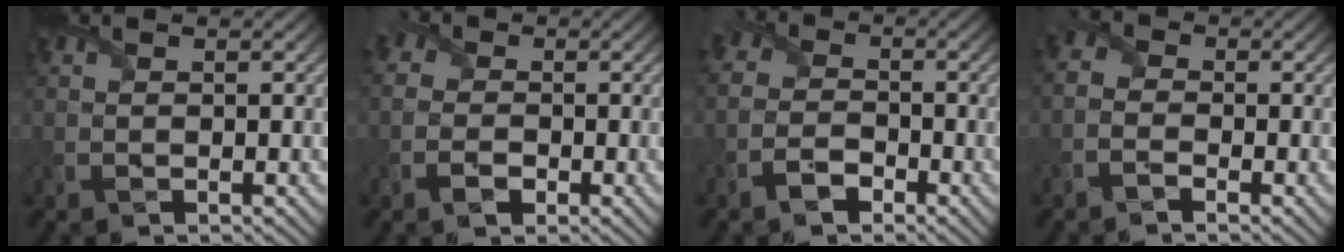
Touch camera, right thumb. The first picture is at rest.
{"total": 4.1, "force": [-1.0, 3.4, 2.2], "torque": [-0.046, -0.001, -0.027]}
{"total": 4.4, "force": [-2.4, 3.1, 2.1], "torque": [-0.040, -0.006, -0.061]}
{"total": 2.7, "force": [-1.7, 1.6, 1.2], "torque": [-0.030, 0.000, -0.045]}